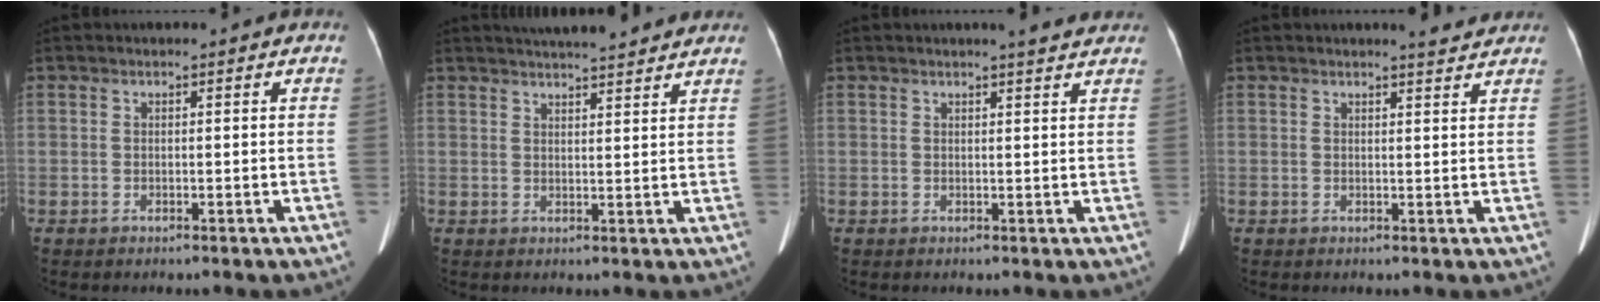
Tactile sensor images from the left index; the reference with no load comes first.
{"total": 10.9, "force": [9.8, 1.1, 4.6], "torque": [-0.066, 0.020, 0.124]}
{"total": 3.8, "force": [3.5, 0.2, 1.6], "torque": [-0.024, 0.004, 0.033]}
{"total": 2.8, "force": [2.7, 0.1, 0.8], "torque": [-0.016, -0.003, 0.029]}